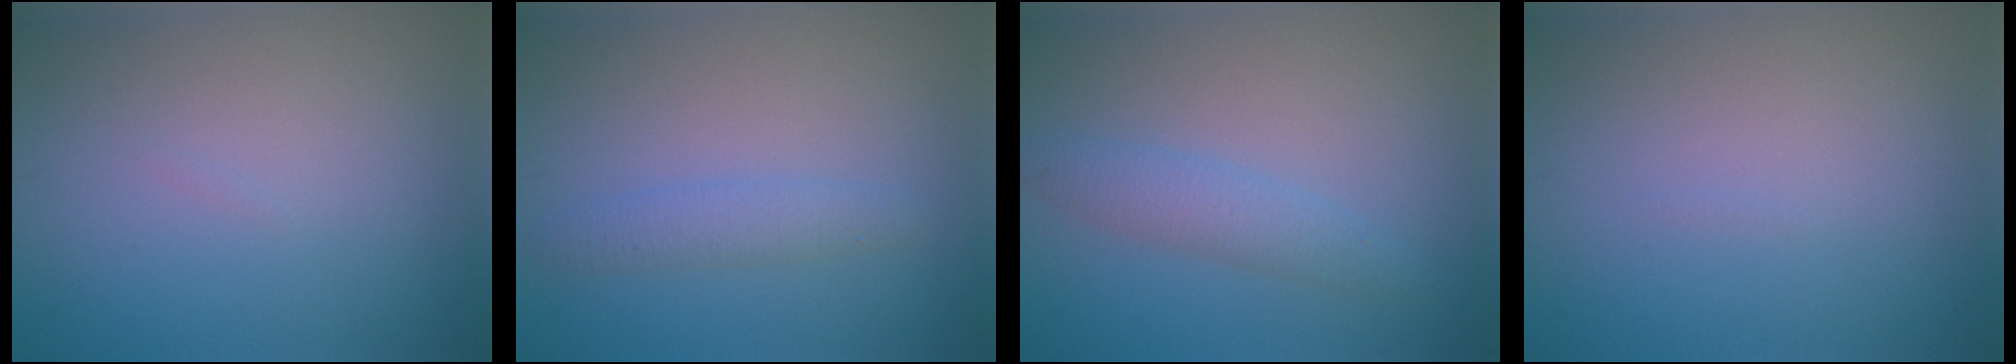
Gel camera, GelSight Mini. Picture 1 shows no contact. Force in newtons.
{"total": 1.9, "press": 1.9, "slide": 0.1}
{"total": 2.5, "press": 2.5, "slide": 0.1}
{"total": 0.0}